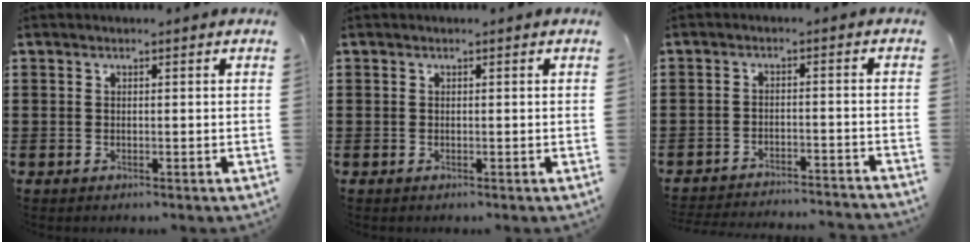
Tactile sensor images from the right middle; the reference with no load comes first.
{"total": 0.0}
{"total": 3.2, "force": [-3.2, -0.2, 0.3], "torque": [-0.009, 0.001, -0.068]}